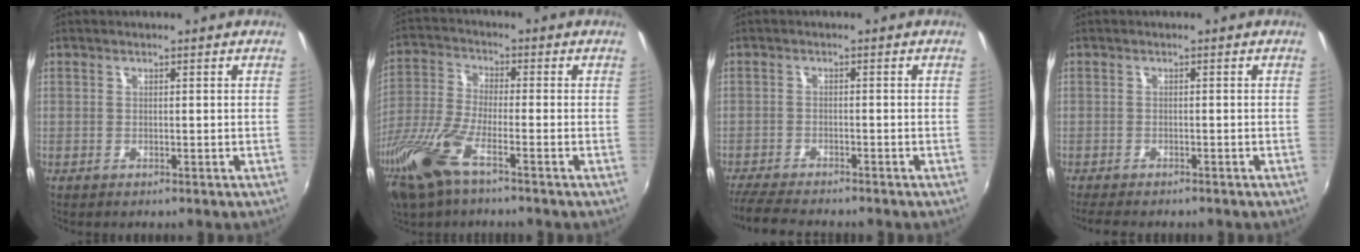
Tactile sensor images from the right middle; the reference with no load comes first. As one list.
[{"total": 12.8, "force": [-7.8, 3.3, 9.7], "torque": [-0.217, -0.032, -0.158]}, {"total": 7.9, "force": [-7.2, 1.1, 3.2], "torque": [-0.088, -0.024, -0.123]}, {"total": 5.6, "force": [-4.8, 1.2, 2.5], "torque": [-0.057, -0.019, -0.077]}]